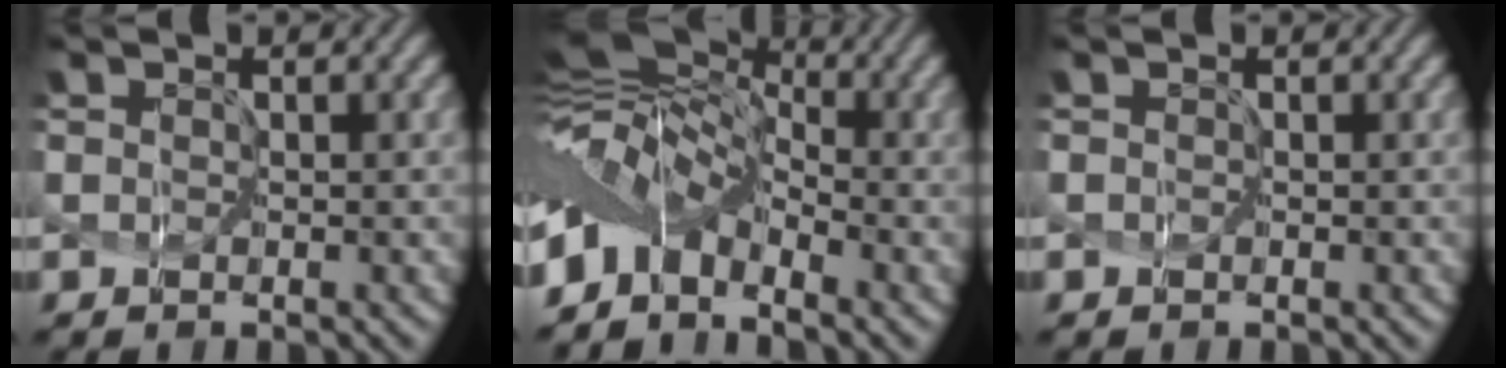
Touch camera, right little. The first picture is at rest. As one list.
[{"total": 7.4, "force": [-2.0, 4.6, 5.5], "torque": [-0.111, 0.011, -0.056]}, {"total": 0.0}]